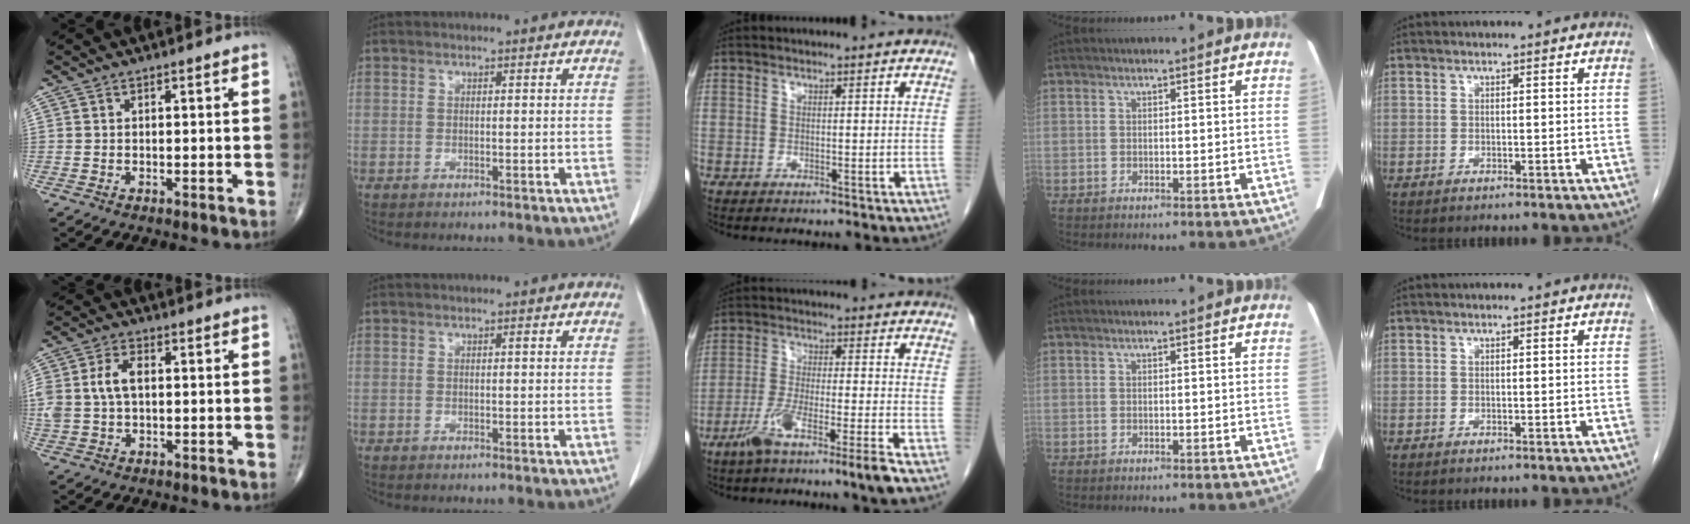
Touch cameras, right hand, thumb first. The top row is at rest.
{"thumb": {"total": 6.5, "force": [0.7, 4.0, 5.1], "torque": [-0.116, 0.017, 0.016]}, "middle": {"total": 7.7, "force": [-5.1, -0.7, 5.7], "torque": [-0.105, -0.012, -0.098]}}